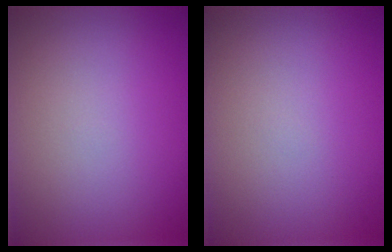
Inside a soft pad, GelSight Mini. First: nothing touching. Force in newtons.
{"total": 0.0}